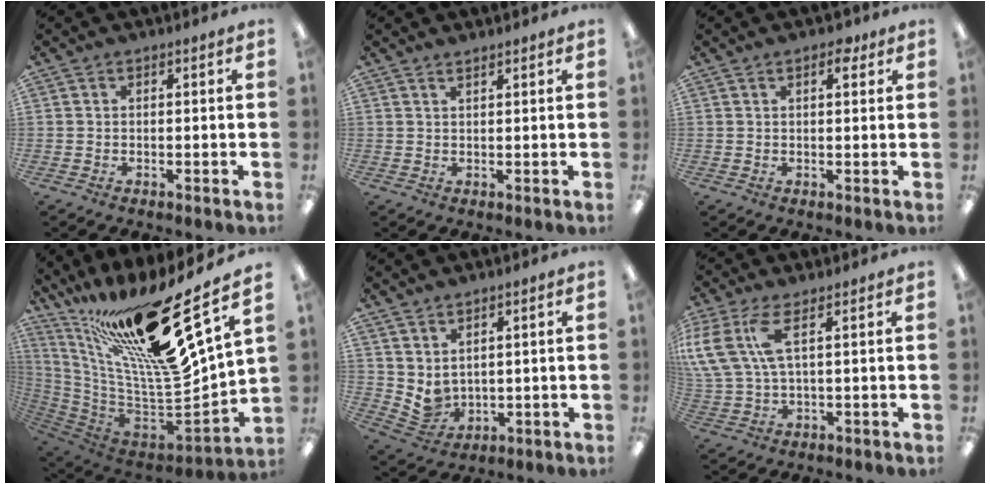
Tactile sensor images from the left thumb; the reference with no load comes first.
{"total": 1.2, "force": [1.1, 0.0, 0.3], "torque": [-0.007, -0.002, 0.021]}
{"total": 3.0, "force": [1.6, 1.4, 2.1], "torque": [-0.014, -0.008, 0.020]}
{"total": 27.4, "force": [16.2, 5.4, 21.4], "torque": [-0.351, -0.137, 0.264]}
{"total": 5.0, "force": [2.9, 3.5, 1.9], "torque": [-0.044, -0.020, 0.059]}
{"total": 10.2, "force": [4.0, 4.0, 8.5], "torque": [-0.194, -0.013, 0.074]}